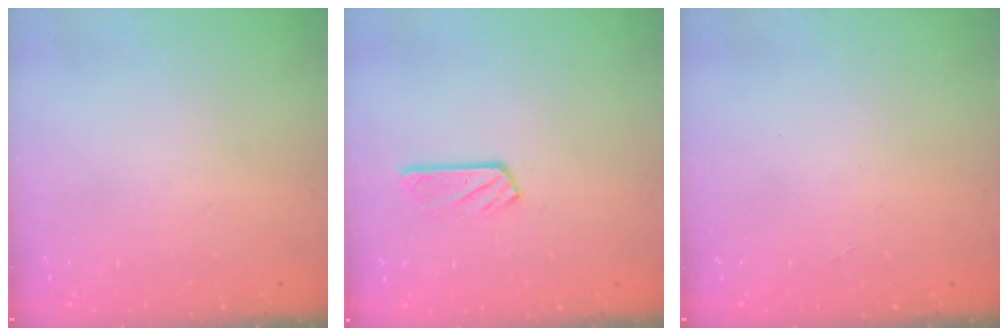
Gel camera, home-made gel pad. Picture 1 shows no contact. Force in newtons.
{"total": 4.7, "press": 4.6, "slide": 0.3}
{"total": 0.0}